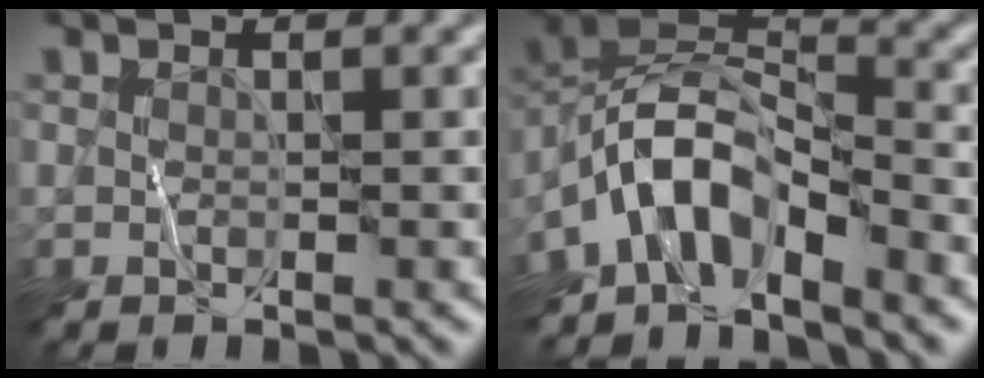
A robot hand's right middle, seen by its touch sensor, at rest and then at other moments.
{"total": 6.4, "force": [-3.9, 2.8, 4.2], "torque": [-0.059, 0.010, -0.084]}